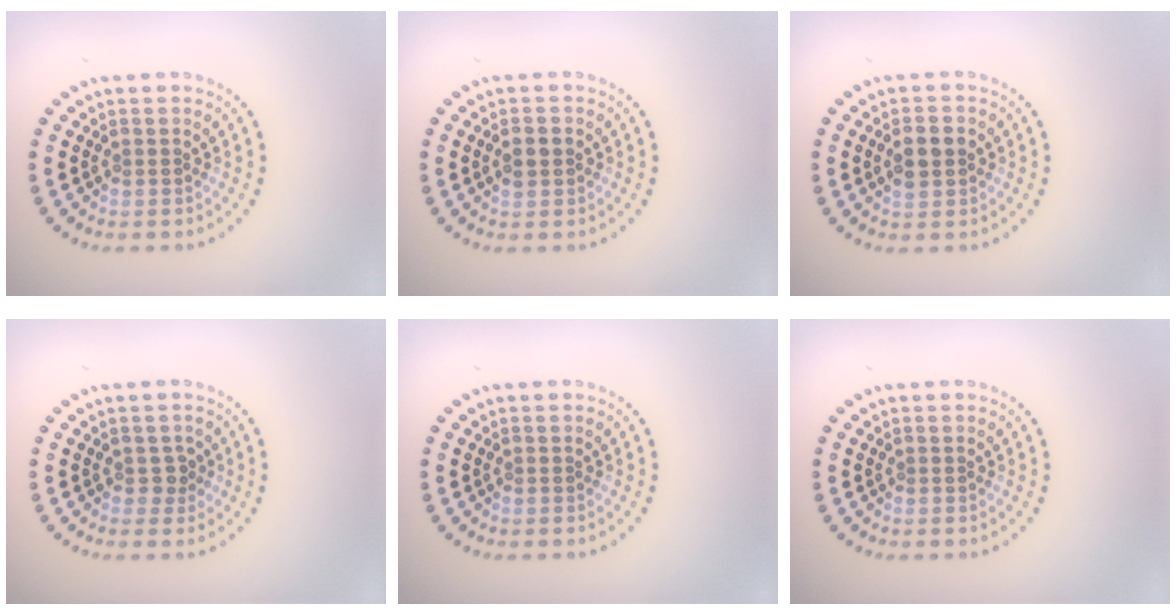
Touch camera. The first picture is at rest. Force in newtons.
{"total": 1.9, "press": 1.9, "slide": 0.1}
{"total": 2.9, "press": 2.9, "slide": 0.1}
{"total": 1.2, "press": 1.0, "slide": 0.6}
{"total": 0.0}
{"total": 0.0}